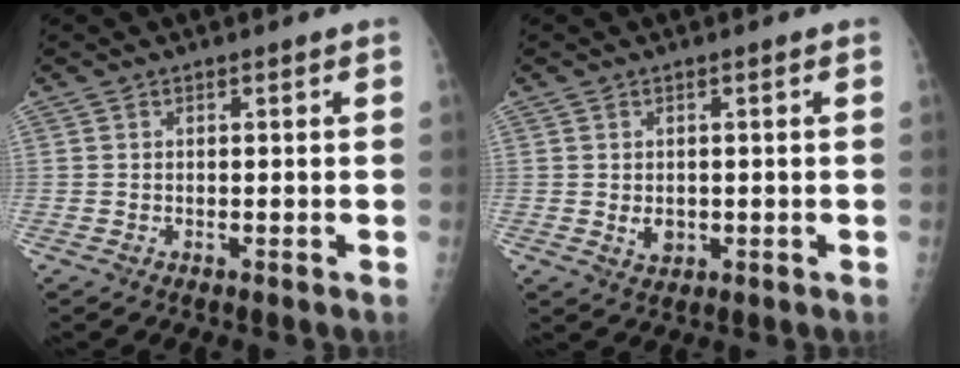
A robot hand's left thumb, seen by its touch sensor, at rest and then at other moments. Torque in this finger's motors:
{"motor_torque": [-0.39, 0.36, -0.14, -0.31, 0.00]}